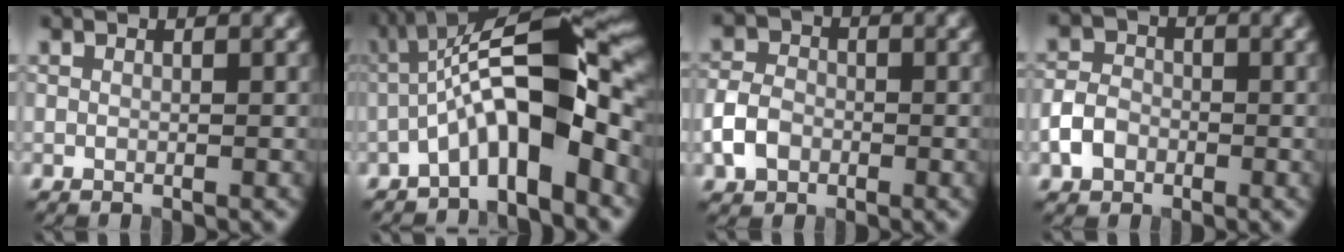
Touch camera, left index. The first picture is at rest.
{"total": 11.2, "force": [-3.0, 3.5, 10.2], "torque": [-0.165, 0.024, -0.058]}
{"total": 3.4, "force": [-1.3, 2.6, 1.8], "torque": [-0.035, 0.003, -0.031]}
{"total": 3.0, "force": [-1.3, 2.3, 1.4], "torque": [-0.025, 0.004, -0.030]}